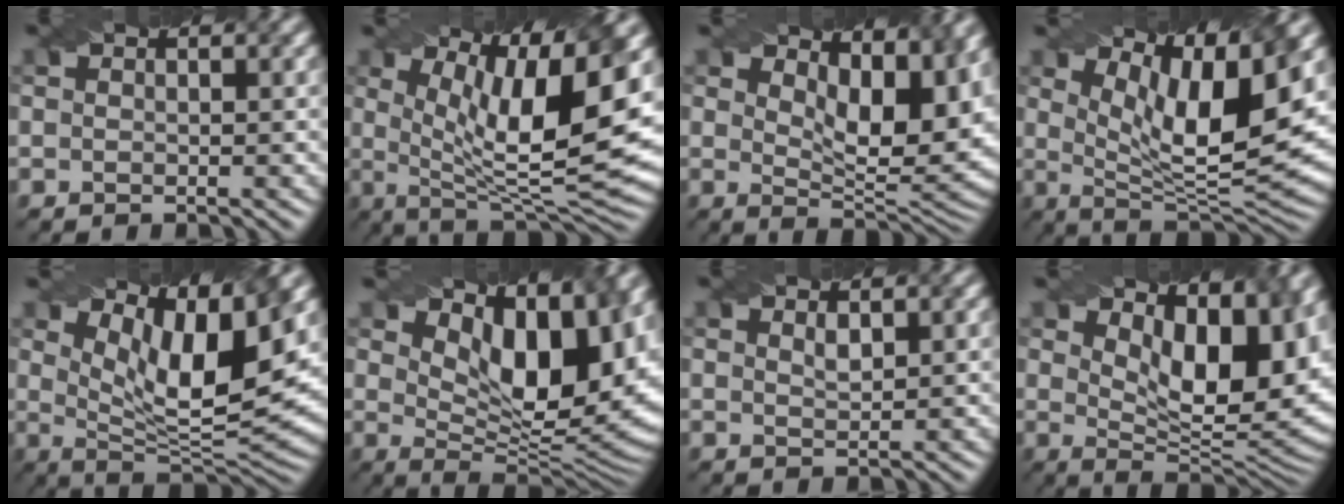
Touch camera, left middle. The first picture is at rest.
{"total": 13.4, "force": [3.1, 4.0, 12.4], "torque": [-0.184, -0.010, 0.055]}
{"total": 8.9, "force": [4.0, 3.6, 7.1], "torque": [-0.102, -0.006, 0.067]}
{"total": 10.8, "force": [4.6, 2.9, 9.4], "torque": [-0.152, -0.005, 0.081]}
{"total": 10.0, "force": [4.7, 2.8, 8.4], "torque": [-0.141, -0.007, 0.085]}
{"total": 12.5, "force": [5.5, 5.6, 9.7], "torque": [-0.140, 0.002, 0.096]}
{"total": 0.9, "force": [0.7, 0.2, 0.6], "torque": [-0.013, -0.001, 0.014]}
{"total": 11.9, "force": [4.8, 5.2, 9.6], "torque": [-0.119, 0.003, 0.074]}